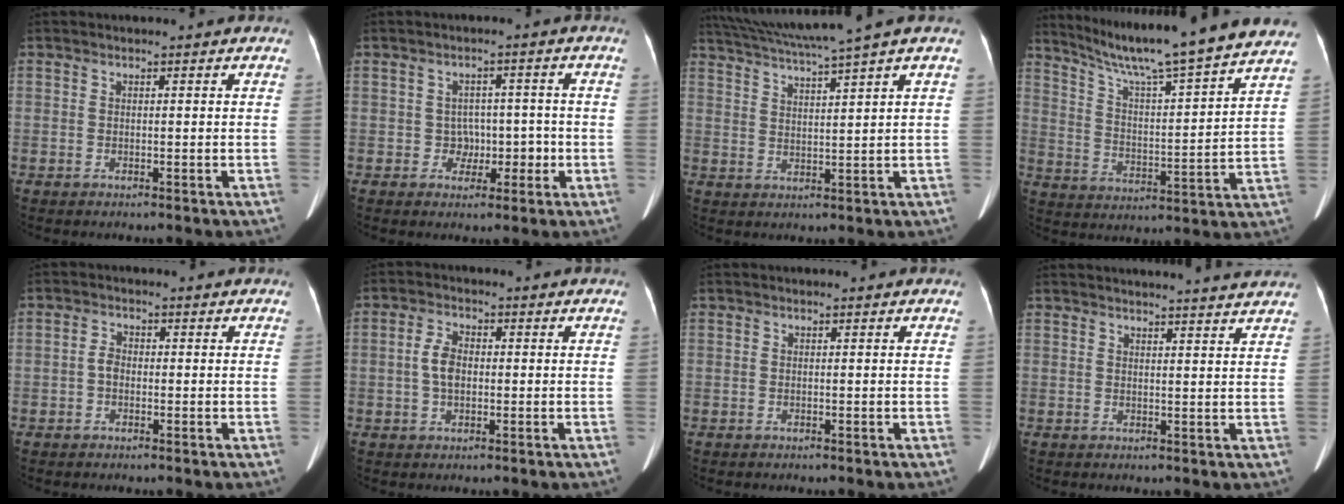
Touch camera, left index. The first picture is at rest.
{"total": 3.6, "force": [-0.8, 3.3, 1.1], "torque": [-0.006, 0.015, -0.009]}
{"total": 9.7, "force": [8.1, -2.1, 4.9], "torque": [-0.089, 0.009, 0.132]}
{"total": 21.2, "force": [18.8, -0.9, 9.7], "torque": [-0.164, -0.020, 0.272]}
{"total": 2.0, "force": [-0.6, 1.6, 1.1], "torque": [-0.025, 0.009, -0.011]}
{"total": 4.0, "force": [-0.3, 2.6, 3.0], "torque": [-0.073, 0.012, -0.007]}
{"total": 0.0}
{"total": 11.6, "force": [11.2, -0.5, 3.2], "torque": [-0.043, -0.009, 0.119]}